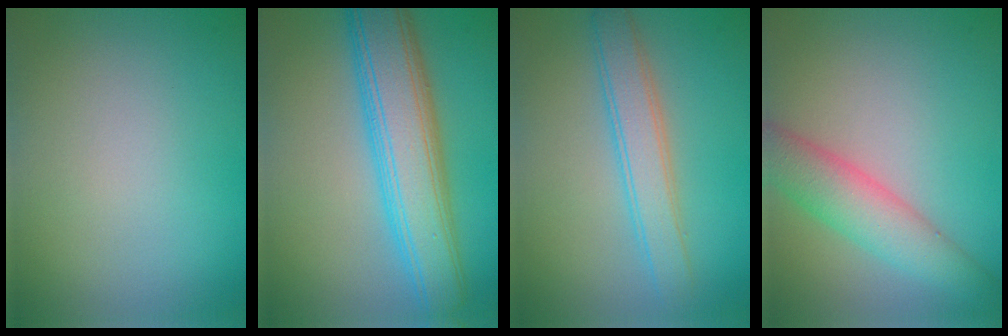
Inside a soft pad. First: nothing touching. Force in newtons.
{"total": 7.9, "press": 7.9, "slide": 0.1}
{"total": 3.5, "press": 3.5, "slide": 0.0}
{"total": 4.9, "press": 4.9, "slide": 0.3}